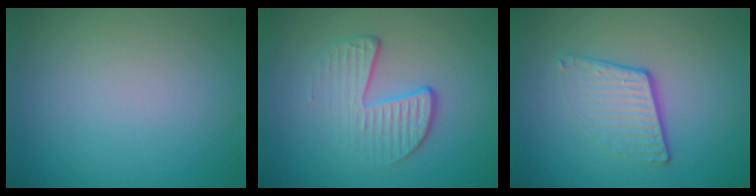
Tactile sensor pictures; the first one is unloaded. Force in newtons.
{"total": 4.2, "press": 2.6, "slide": 3.3}
{"total": 3.9, "press": 2.6, "slide": 2.9}